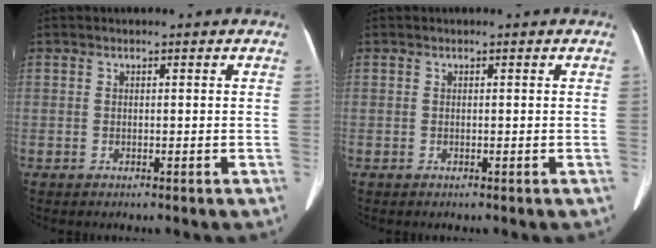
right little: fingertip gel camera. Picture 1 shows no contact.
{"total": 0.0}